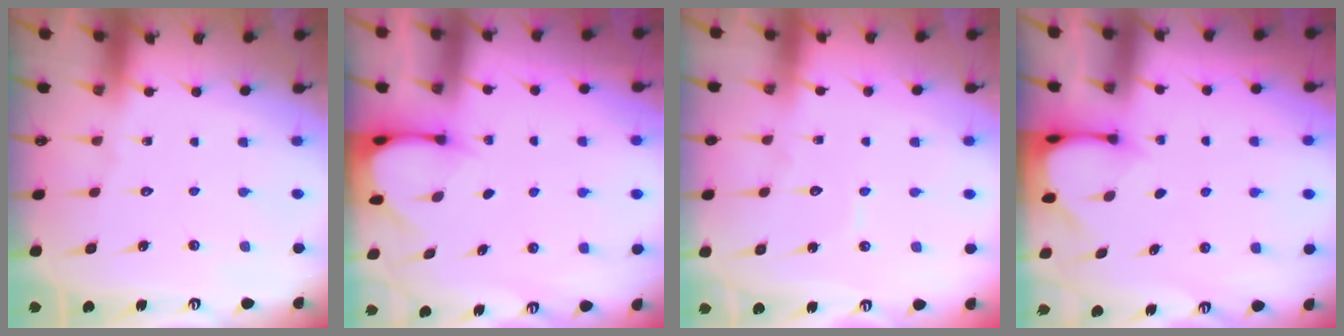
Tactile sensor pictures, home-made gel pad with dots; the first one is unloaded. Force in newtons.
{"total": 3.0, "press": 3.0, "slide": 0.2}
{"total": 4.7, "press": 4.6, "slide": 0.5}
{"total": 3.4, "press": 3.3, "slide": 0.3}